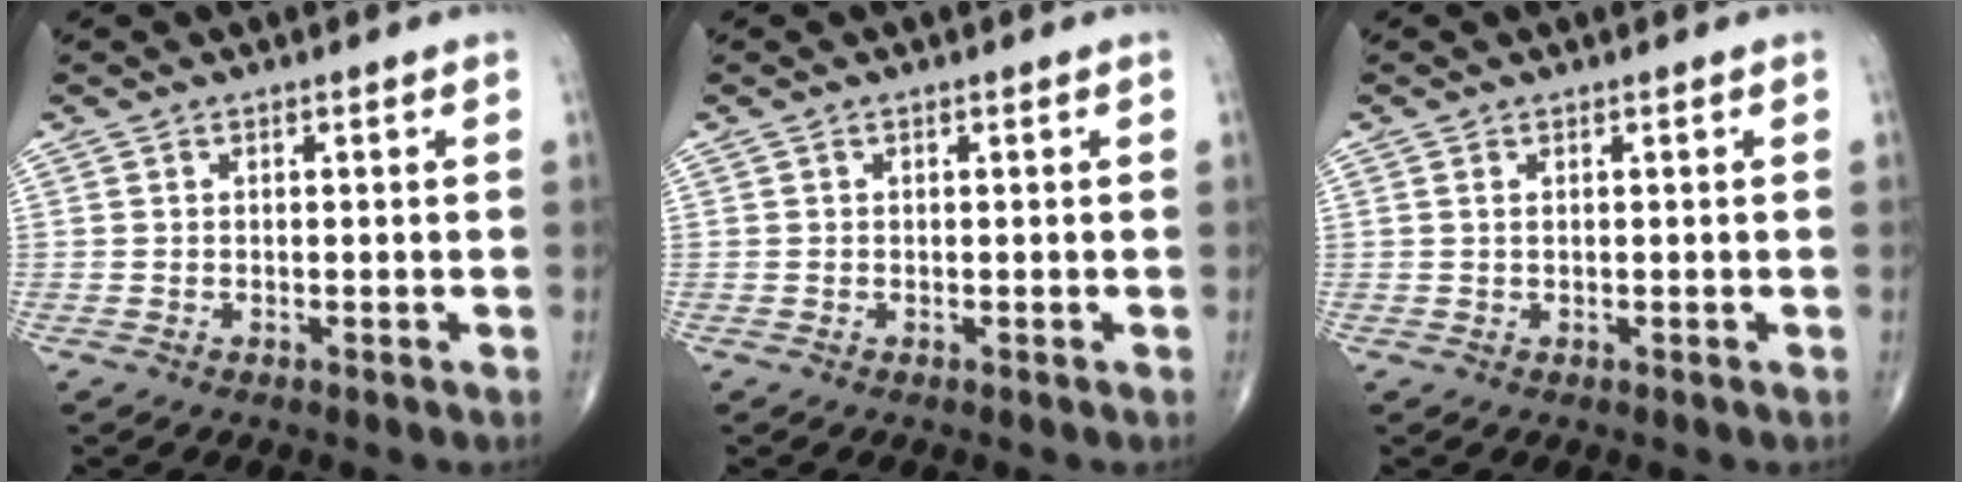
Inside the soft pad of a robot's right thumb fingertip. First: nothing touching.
{"total": 0.0}
{"total": 0.6, "force": [0.3, 0.2, 0.5], "torque": [-0.013, 0.005, 0.006]}